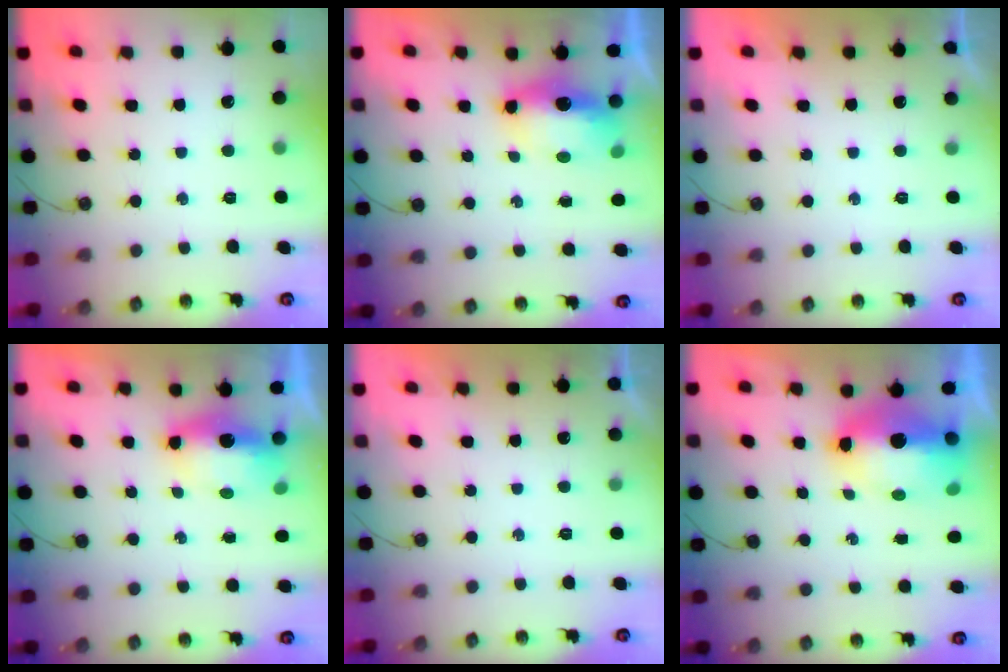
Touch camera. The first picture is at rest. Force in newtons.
{"total": 8.2, "press": 8.1, "slide": 0.9}
{"total": 0.0}
{"total": 7.0, "press": 7.0, "slide": 0.8}
{"total": 0.0}
{"total": 13.3, "press": 13.2, "slide": 1.8}